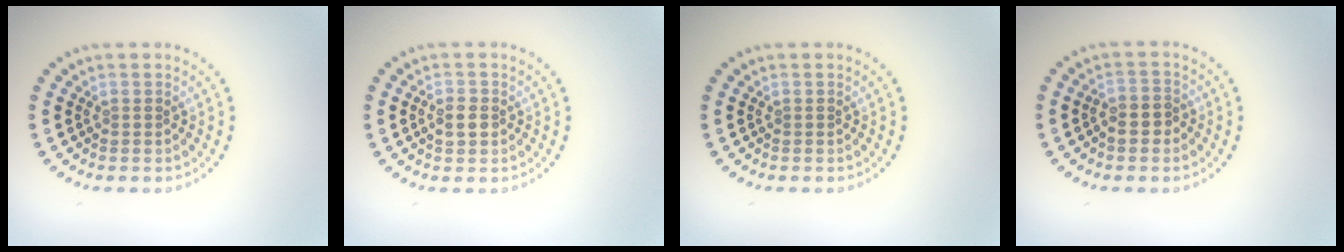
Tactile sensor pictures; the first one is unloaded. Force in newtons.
{"total": 1.6, "press": 1.6, "slide": 0.0}
{"total": 0.0}
{"total": 2.1, "press": 2.0, "slide": 0.6}